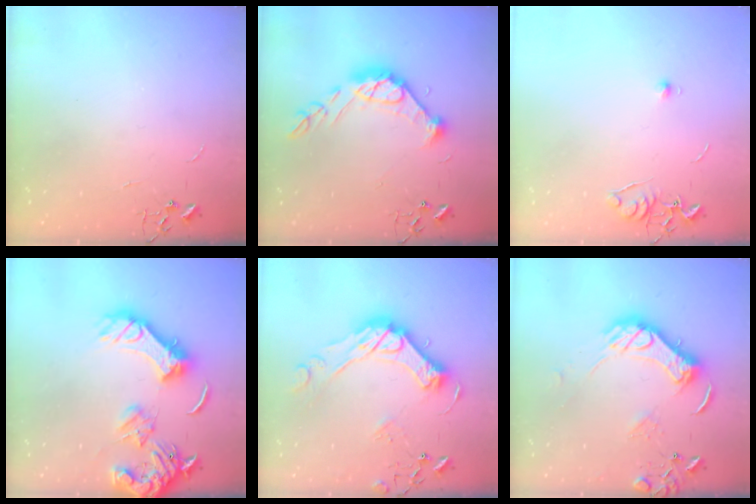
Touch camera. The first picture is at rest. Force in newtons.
{"total": 15.3, "press": 15.3, "slide": 0.9}
{"total": 6.0, "press": 5.9, "slide": 0.7}
{"total": 18.2, "press": 18.1, "slide": 2.0}
{"total": 18.7, "press": 18.6, "slide": 1.4}
{"total": 14.6, "press": 14.6, "slide": 1.1}